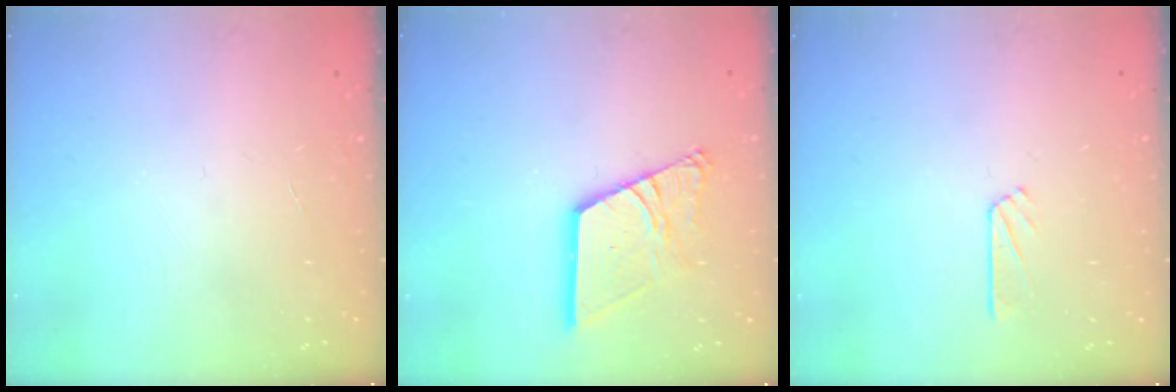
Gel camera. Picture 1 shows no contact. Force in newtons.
{"total": 17.1, "press": 17.0, "slide": 1.9}
{"total": 2.5, "press": 2.5, "slide": 0.2}